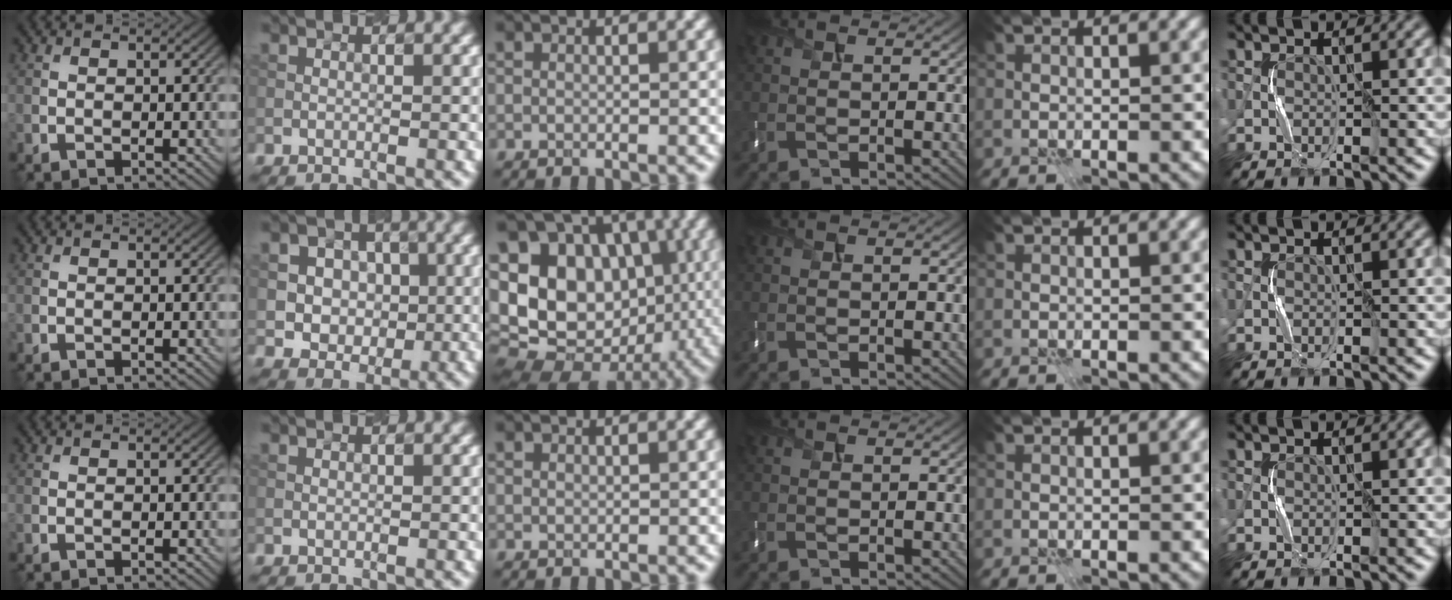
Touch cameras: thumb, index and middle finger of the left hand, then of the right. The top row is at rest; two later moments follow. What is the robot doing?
{"motion": "press", "object": "memory foam"}